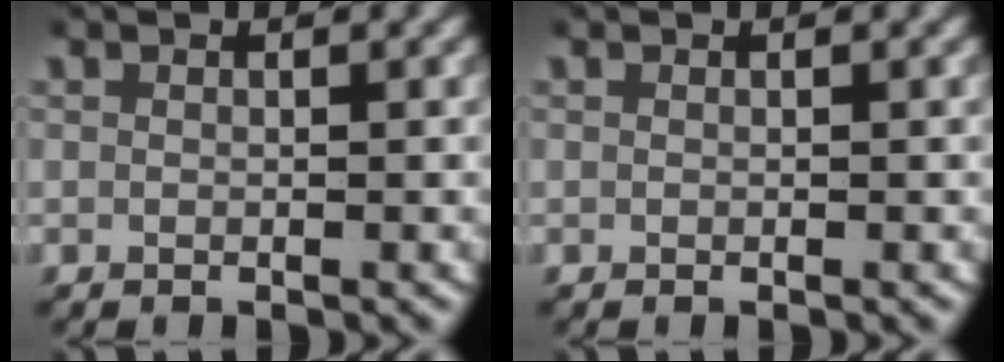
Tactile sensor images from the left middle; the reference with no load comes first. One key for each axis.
{"total": 0.0}